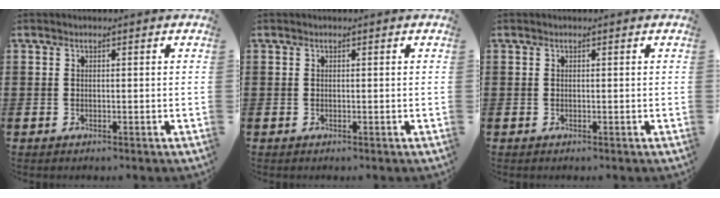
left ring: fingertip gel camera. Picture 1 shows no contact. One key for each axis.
{"total": 0.0}
{"total": 0.0}